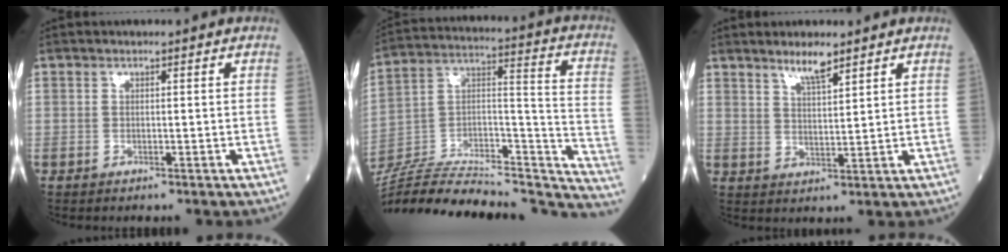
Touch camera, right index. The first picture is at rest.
{"total": 34.5, "force": [-31.0, 6.8, 13.5], "torque": [-0.187, 0.009, -0.458]}
{"total": 4.1, "force": [3.3, 0.4, 2.4], "torque": [-0.046, -0.003, 0.062]}